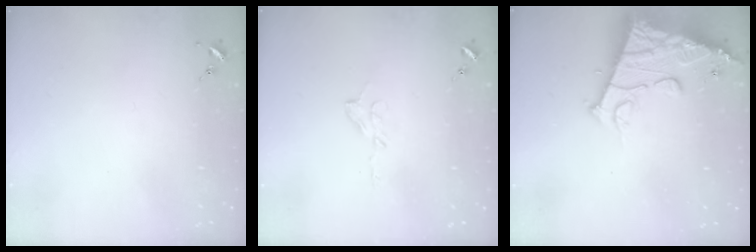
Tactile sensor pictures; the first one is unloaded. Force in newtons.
{"total": 5.5, "press": 5.5, "slide": 0.5}
{"total": 16.0, "press": 15.9, "slide": 1.8}